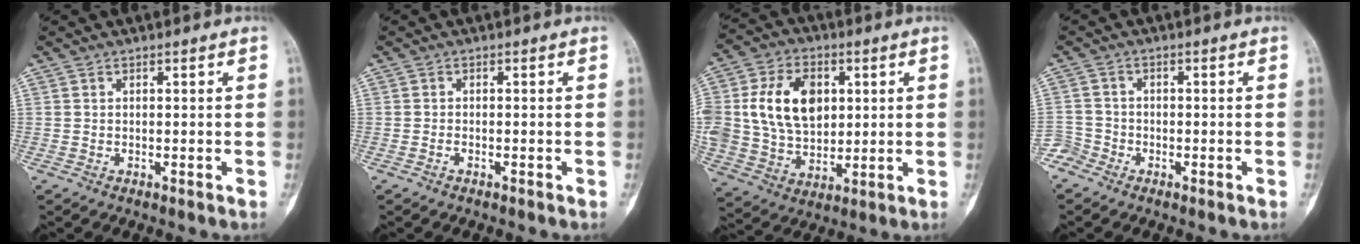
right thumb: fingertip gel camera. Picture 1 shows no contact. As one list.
[{"total": 0.7, "force": [-0.4, 0.4, 0.3], "torque": [-0.005, 0.003, -0.009]}, {"total": 15.9, "force": [3.1, 11.2, 10.8], "torque": [-0.167, -0.001, 0.065]}, {"total": 3.2, "force": [-2.5, 2.0, -0.1], "torque": [0.010, 0.006, -0.059]}]